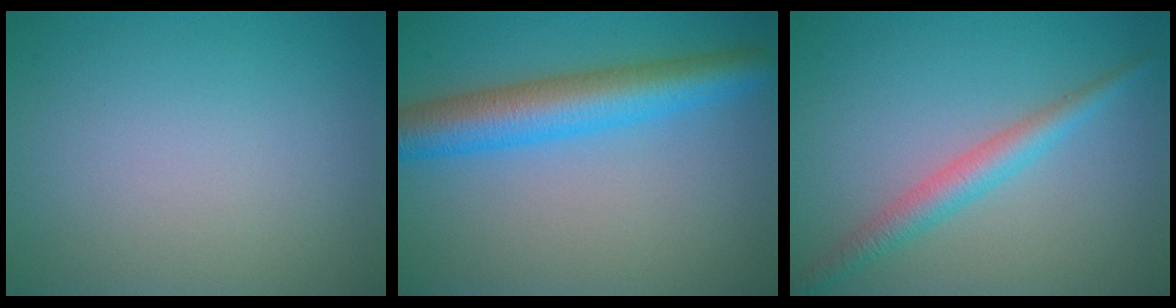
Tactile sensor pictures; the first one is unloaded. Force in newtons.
{"total": 6.6, "press": 6.6, "slide": 0.2}
{"total": 2.9, "press": 2.9, "slide": 0.1}